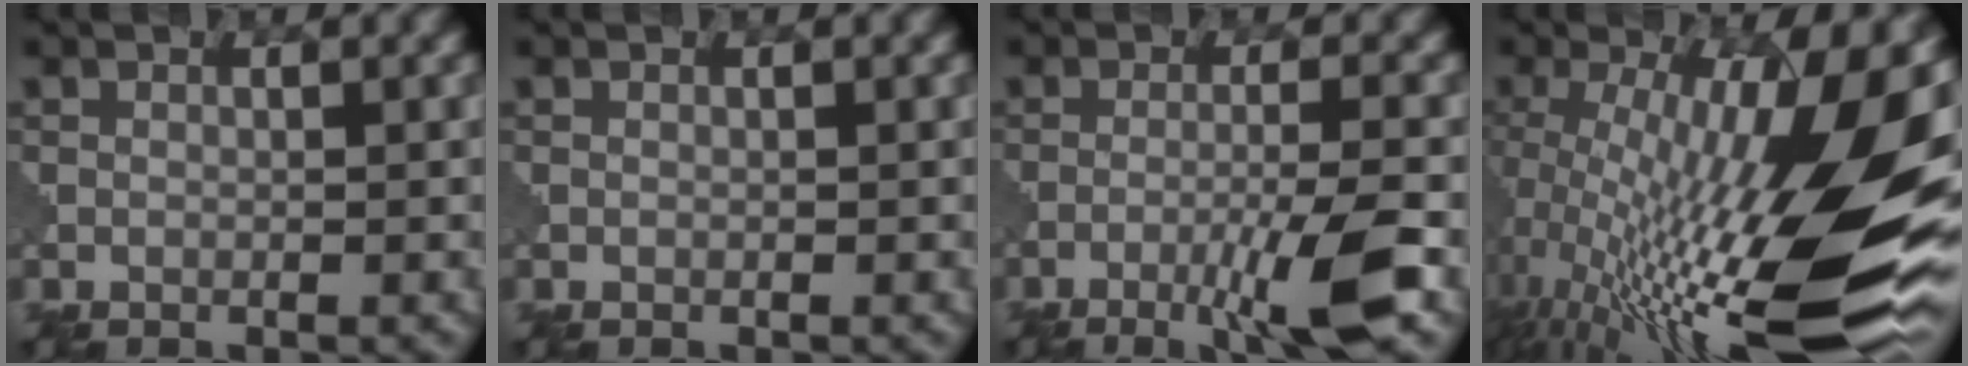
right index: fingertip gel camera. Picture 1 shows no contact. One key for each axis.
{"total": 0.0}
{"total": 5.3, "fx": -2.5, "fy": 0.3, "fz": 4.7, "tx": -0.076, "ty": 0.007, "tz": -0.053}
{"total": 19.8, "fx": -1.1, "fy": 4.9, "fz": 19.1, "tx": -0.310, "ty": -0.015, "tz": -0.019}